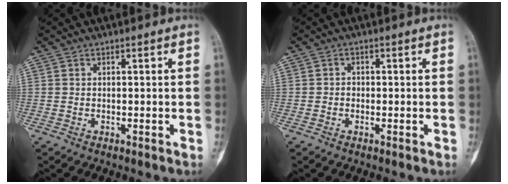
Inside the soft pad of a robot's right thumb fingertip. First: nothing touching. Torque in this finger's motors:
{"motor_torque": [-0.38, -0.38, -0.01, 0.18, -0.10]}